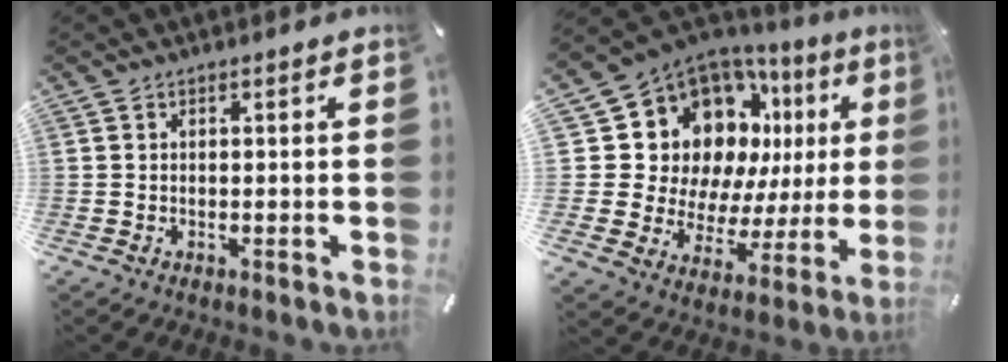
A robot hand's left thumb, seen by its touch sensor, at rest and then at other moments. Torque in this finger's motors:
{"motor_torque": [2.04, 2.96, 1.43, -0.24, 0.16]}